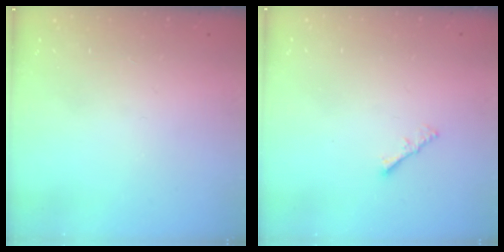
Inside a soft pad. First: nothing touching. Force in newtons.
{"total": 1.3, "press": 1.2, "slide": 0.4}